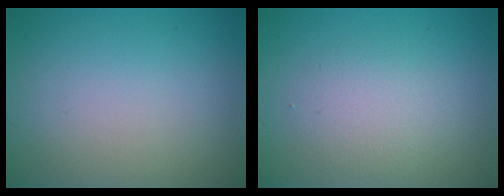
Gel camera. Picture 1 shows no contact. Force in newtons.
{"total": 2.6, "press": 2.6, "slide": 0.1}